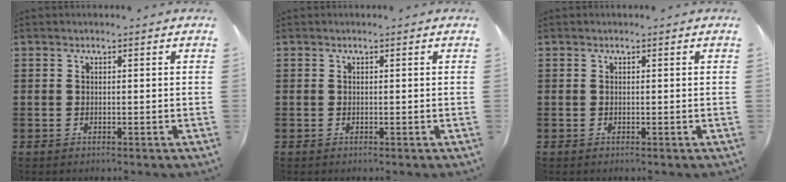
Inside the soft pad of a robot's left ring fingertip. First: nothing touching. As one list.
[{"total": 0.0}, {"total": 0.0}]